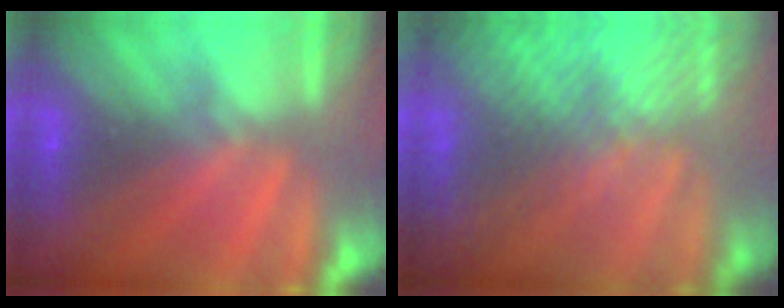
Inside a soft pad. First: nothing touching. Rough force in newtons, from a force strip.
{"total": 13.7}